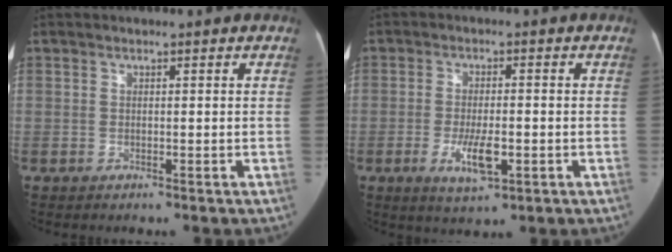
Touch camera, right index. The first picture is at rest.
{"total": 5.8, "force": [-1.9, 1.7, 5.1], "torque": [-0.096, -0.012, -0.031]}